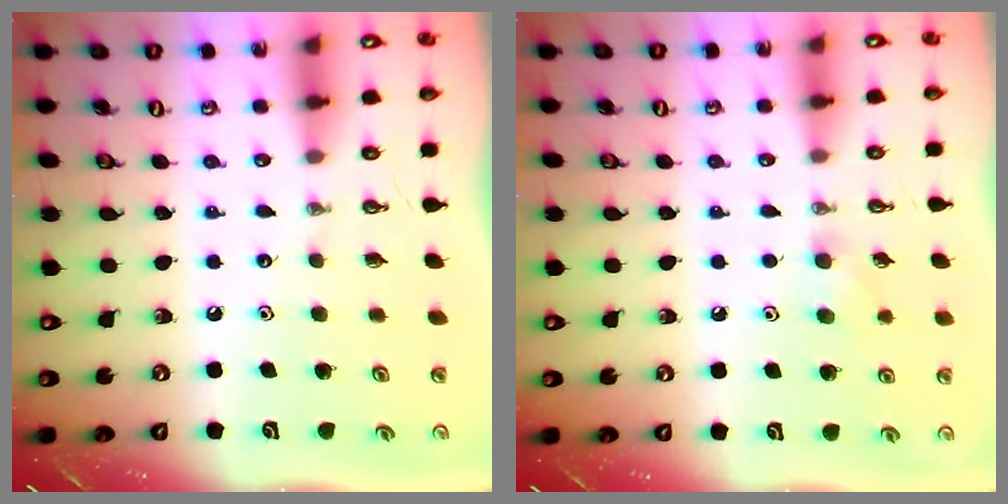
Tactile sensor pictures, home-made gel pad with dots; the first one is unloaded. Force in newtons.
{"total": 5.2, "press": 4.9, "slide": 1.7}